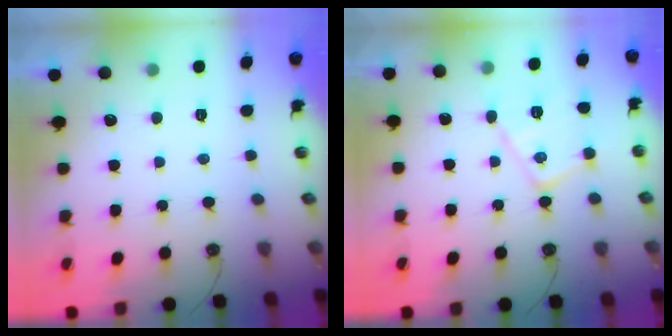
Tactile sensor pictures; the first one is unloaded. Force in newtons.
{"total": 12.5, "press": 12.5, "slide": 0.3}